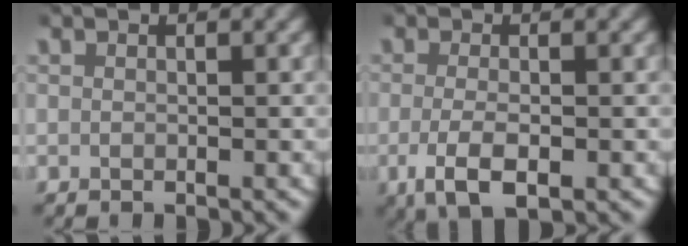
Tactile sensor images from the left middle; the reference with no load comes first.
{"total": 4.4, "force": [-1.6, 1.9, 3.6], "torque": [-0.081, -0.017, -0.018]}